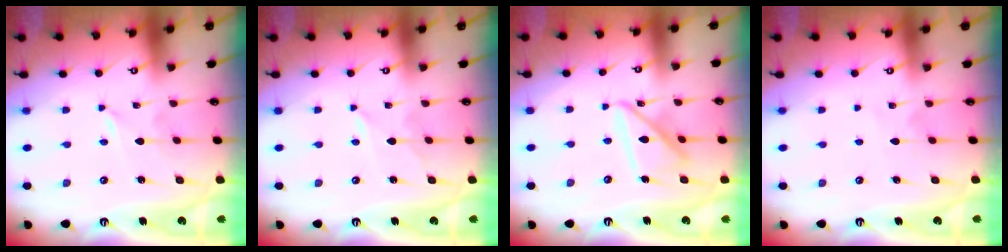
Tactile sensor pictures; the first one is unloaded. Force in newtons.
{"total": 3.0, "press": 2.9, "slide": 0.4}
{"total": 13.0, "press": 12.9, "slide": 1.2}
{"total": 3.4, "press": 3.3, "slide": 0.4}